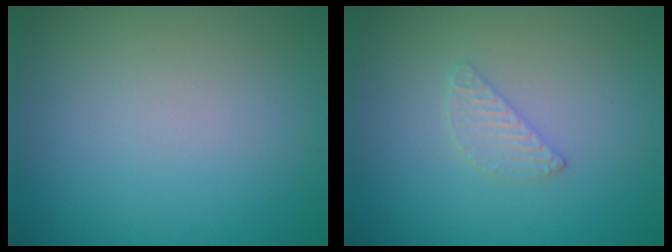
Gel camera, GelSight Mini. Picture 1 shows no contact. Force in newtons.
{"total": 1.5, "press": 1.5, "slide": 0.2}